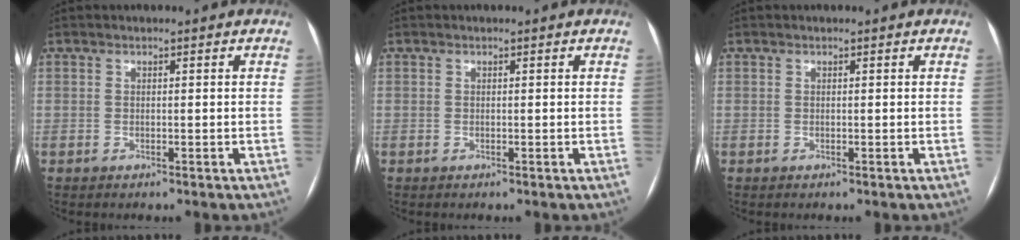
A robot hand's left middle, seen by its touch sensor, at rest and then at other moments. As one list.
[{"total": 0.0}, {"total": 0.0}]